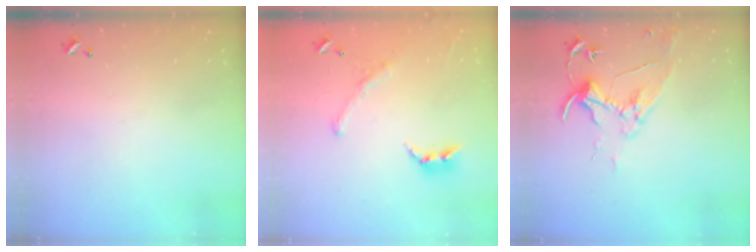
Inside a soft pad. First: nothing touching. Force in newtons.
{"total": 1.2, "press": 0.5, "slide": 1.1}
{"total": 8.5, "press": 8.4, "slide": 0.9}